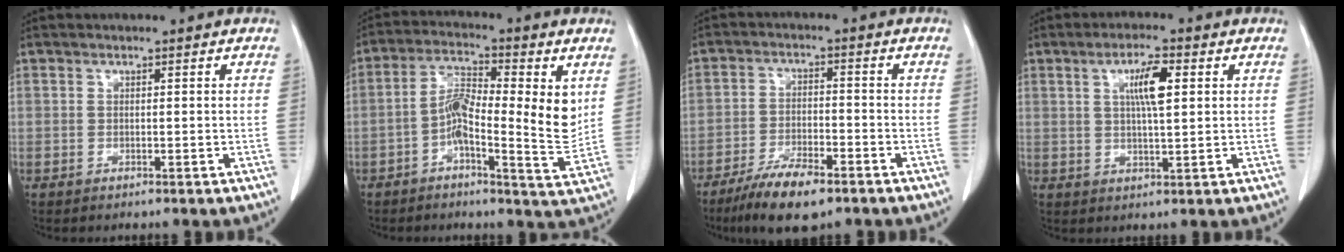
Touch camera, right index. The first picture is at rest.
{"total": 10.9, "force": [0.5, 2.6, 10.6], "torque": [-0.180, 0.014, -0.002]}
{"total": 8.8, "force": [-6.3, 2.2, 5.8], "torque": [-0.104, -0.013, -0.110]}
{"total": 5.8, "force": [1.8, 0.9, 5.5], "torque": [-0.099, 0.003, 0.031]}